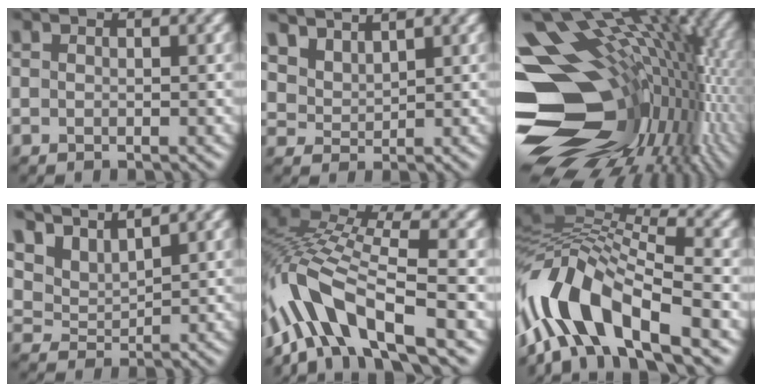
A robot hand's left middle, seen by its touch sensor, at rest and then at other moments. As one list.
[{"total": 4.8, "force": [4.1, 2.0, 1.4], "torque": [-0.056, -0.002, 0.092]}, {"total": 19.3, "force": [-1.3, 12.3, 14.9], "torque": [-0.254, -0.002, -0.013]}, {"total": 5.1, "force": [4.5, 1.5, 1.8], "torque": [-0.059, 0.010, 0.077]}, {"total": 10.1, "force": [-5.0, 3.5, 8.0], "torque": [-0.155, 0.018, -0.105]}, {"total": 12.2, "force": [-5.4, 5.1, 9.6], "torque": [-0.174, 0.014, -0.105]}]